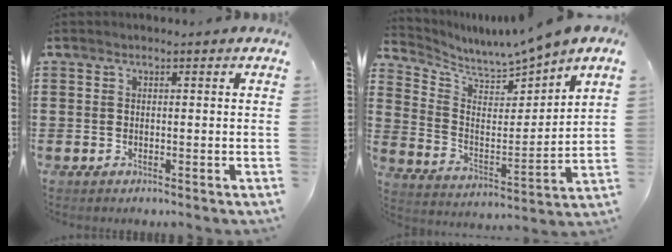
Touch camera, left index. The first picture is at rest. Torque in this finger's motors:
{"motor_torque": [1.09, -1.04, 0.30, 0.10]}